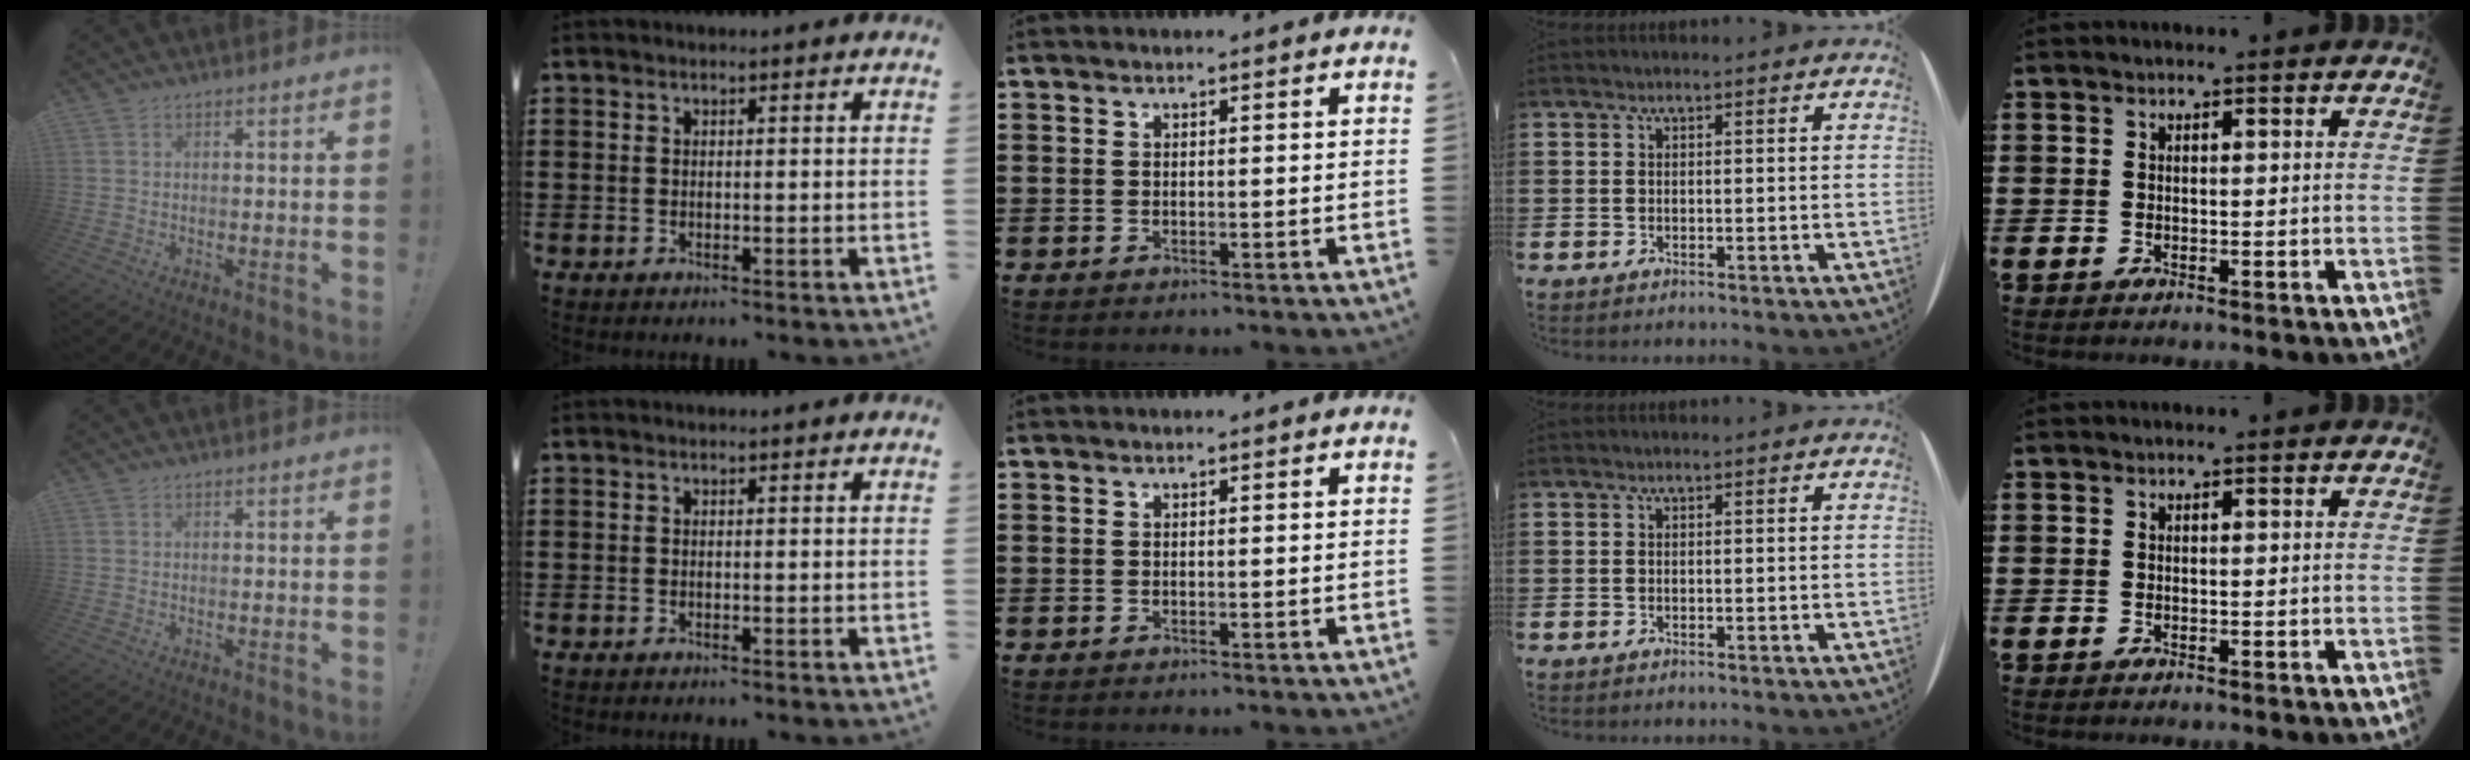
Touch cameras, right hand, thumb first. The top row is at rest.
{}